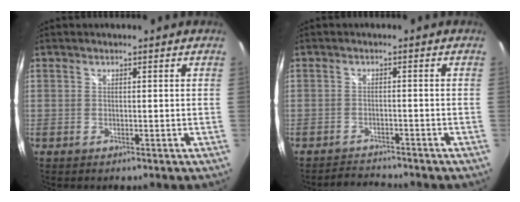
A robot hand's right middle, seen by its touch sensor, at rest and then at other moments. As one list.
[{"total": 3.4, "force": [-3.4, 0.3, 0.0], "torque": [-0.013, -0.002, -0.060]}]